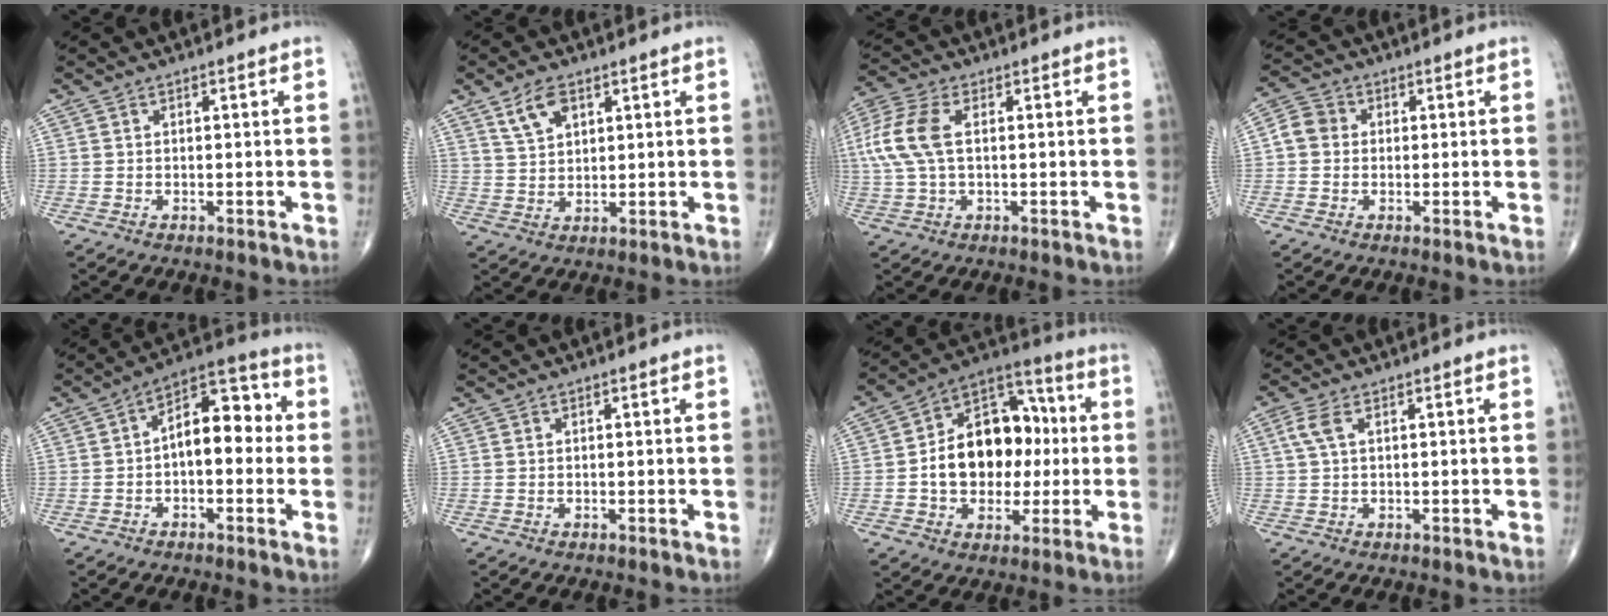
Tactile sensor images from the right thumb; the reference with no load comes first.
{"total": 5.8, "force": [3.2, 3.1, 3.7], "torque": [-0.061, -0.013, 0.066]}
{"total": 10.2, "force": [1.5, 5.4, 8.5], "torque": [-0.217, 0.020, 0.029]}
{"total": 4.5, "force": [0.1, 4.0, 2.1], "torque": [-0.030, 0.012, -0.007]}
{"total": 11.2, "force": [-0.1, 6.2, 9.3], "torque": [-0.110, 0.038, -0.013]}
{"total": 0.0}
{"total": 18.3, "force": [0.0, 12.8, 13.1], "torque": [-0.161, 0.036, -0.002]}
{"total": 3.1, "force": [1.0, 1.3, 2.6], "torque": [-0.077, 0.014, 0.021]}